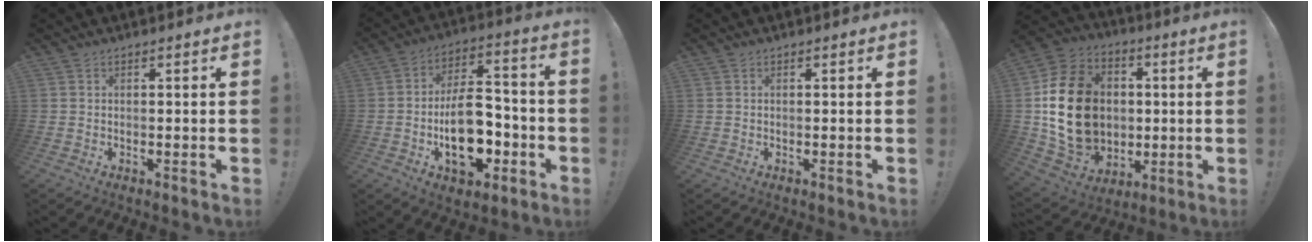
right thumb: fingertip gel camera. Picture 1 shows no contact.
{"total": 19.1, "force": [-5.5, 11.1, 14.5], "torque": [-0.220, 0.038, -0.081]}
{"total": 0.0}
{"total": 23.2, "force": [0.9, 18.6, 13.8], "torque": [-0.236, 0.012, 0.058]}